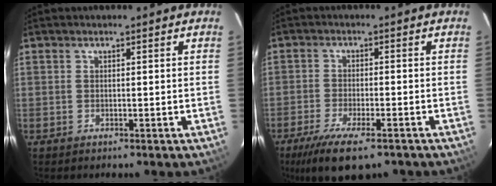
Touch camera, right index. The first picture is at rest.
{"total": 11.4, "force": [-8.0, 3.2, 7.4], "torque": [-0.165, -0.037, -0.137]}